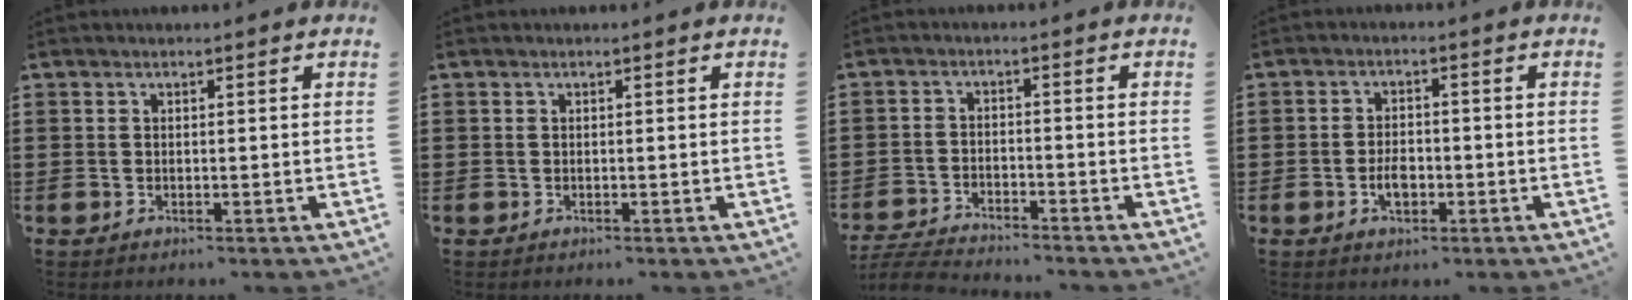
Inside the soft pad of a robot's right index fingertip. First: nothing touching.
{"total": 0.0}
{"total": 4.7, "force": [-4.7, 0.3, 0.8], "torque": [-0.033, -0.005, -0.098]}
{"total": 3.1, "force": [-1.1, 1.6, 2.5], "torque": [-0.047, 0.001, -0.018]}